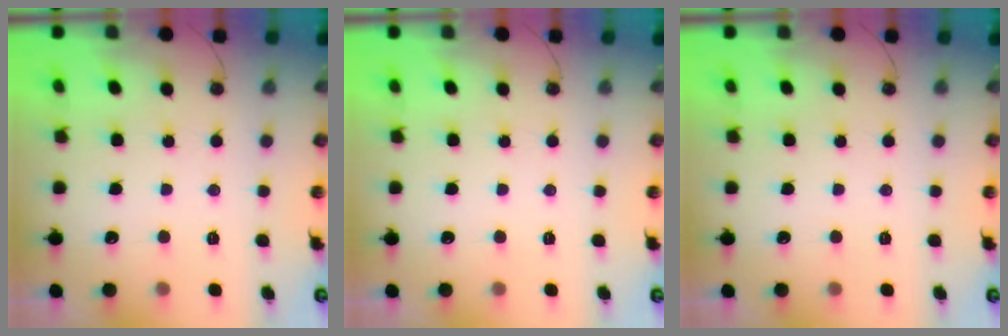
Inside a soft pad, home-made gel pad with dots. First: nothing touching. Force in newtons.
{"total": 0.0}
{"total": 0.0}